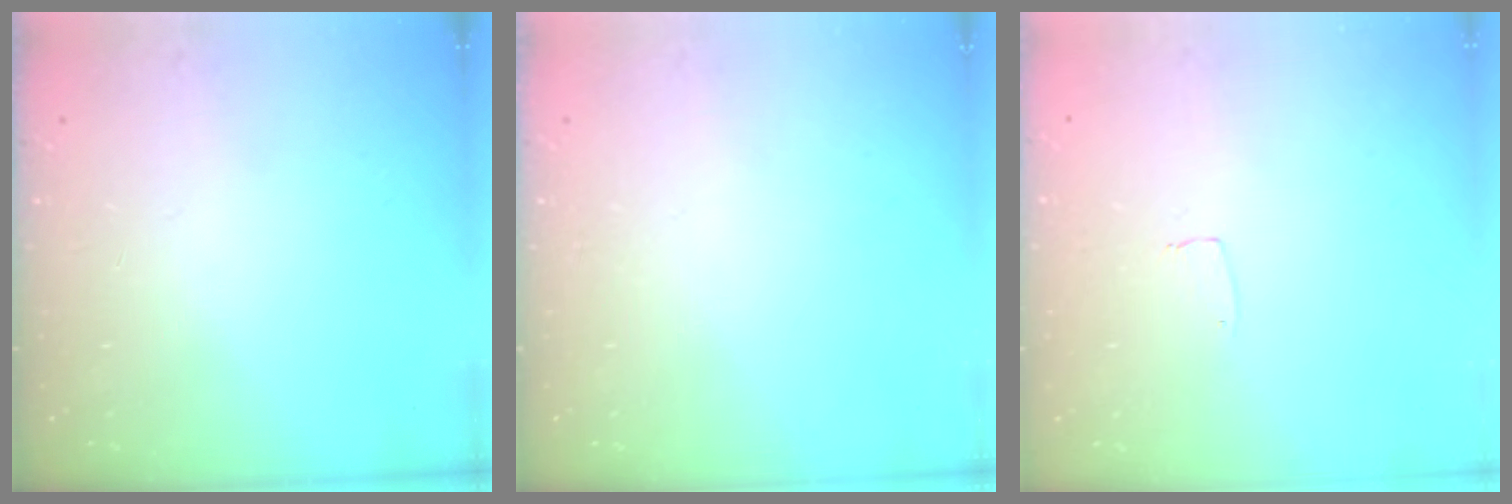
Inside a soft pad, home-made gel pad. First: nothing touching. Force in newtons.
{"total": 0.0}
{"total": 3.2, "press": 3.2, "slide": 0.2}